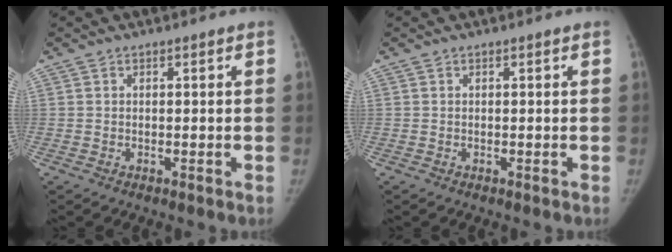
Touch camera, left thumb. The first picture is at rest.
{"total": 0.0}